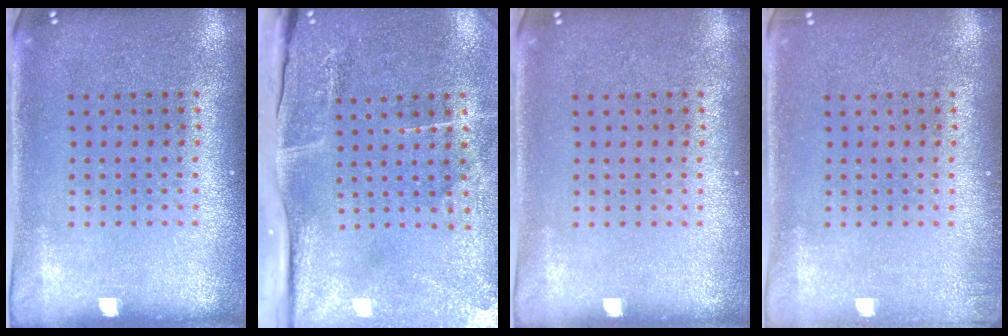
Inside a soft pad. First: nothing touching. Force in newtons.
{"total": 4.9, "press": 3.9, "slide": 3.0}
{"total": 0.0}
{"total": 0.9, "press": 0.8, "slide": 0.3}